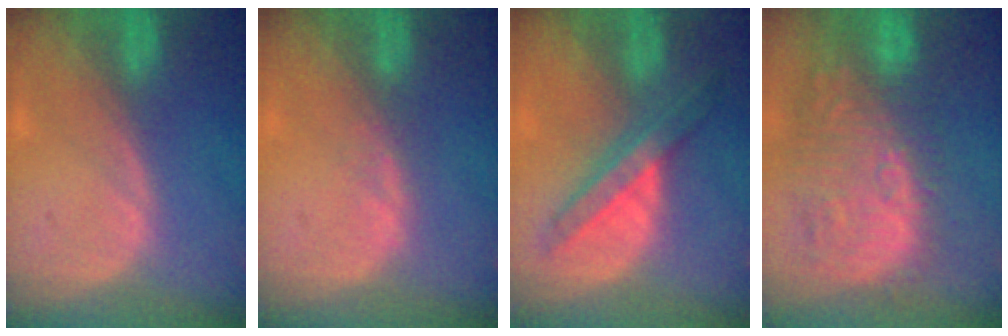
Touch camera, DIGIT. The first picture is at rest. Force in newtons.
{"total": 1.0, "press": 1.0, "slide": 0.2}
{"total": 6.9, "press": 6.4, "slide": 2.5}
{"total": 12.7, "press": 11.6, "slide": 5.1}